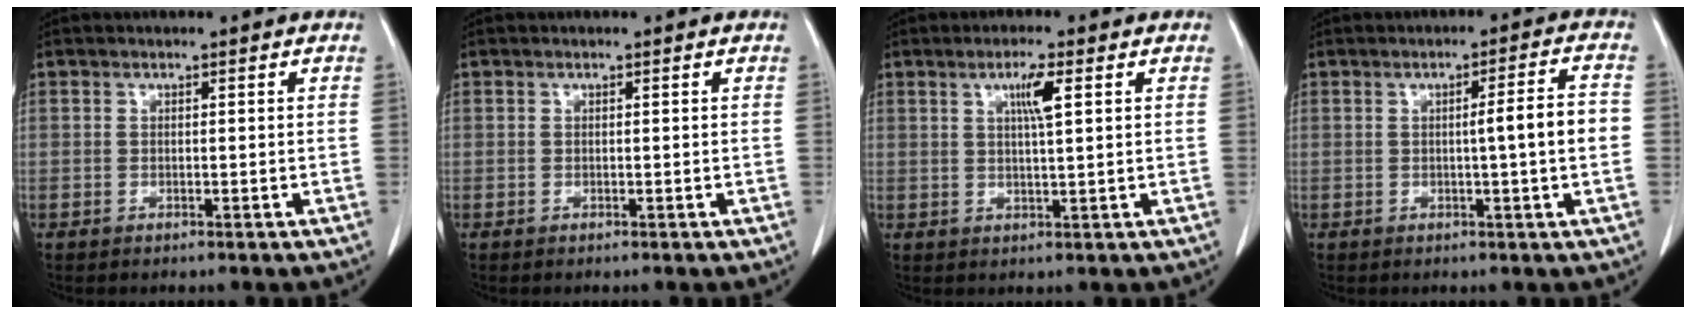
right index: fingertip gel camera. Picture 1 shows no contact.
{"total": 0.0}
{"total": 3.9, "force": [1.5, 0.0, 3.6], "torque": [-0.062, -0.002, 0.025]}
{"total": 5.6, "force": [-0.4, -0.5, 5.6], "torque": [-0.080, 0.006, -0.007]}